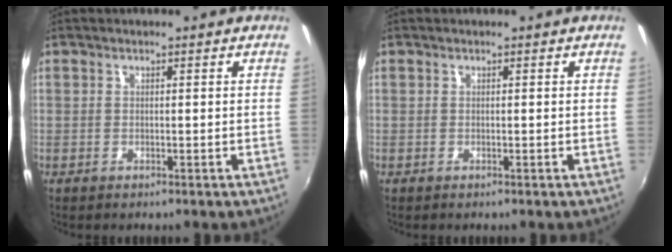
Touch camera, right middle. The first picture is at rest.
{"total": 0.0}